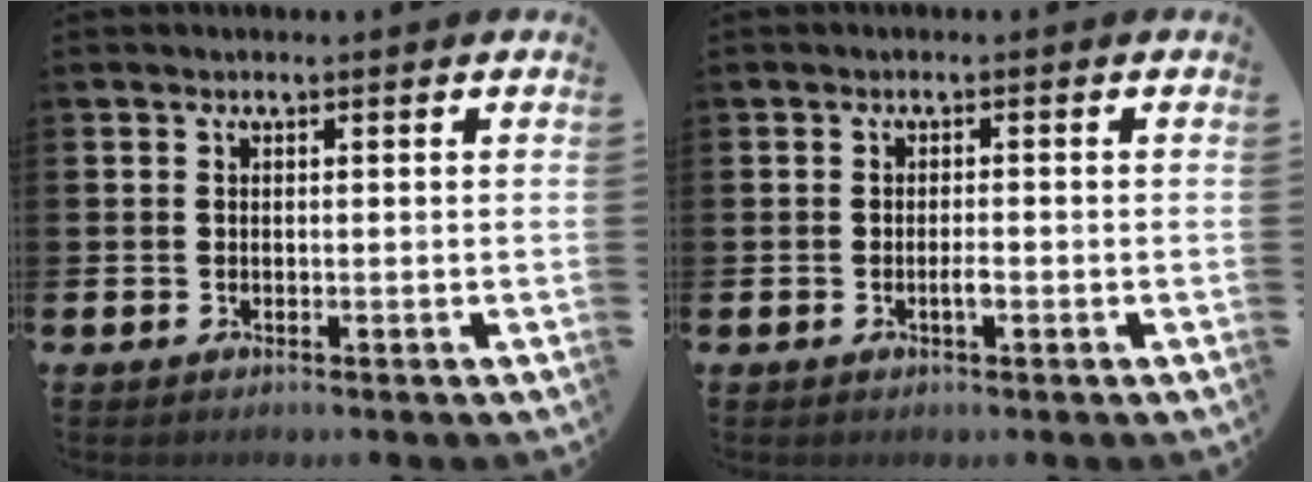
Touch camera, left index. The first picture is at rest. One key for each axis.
{"total": 1.4, "fx": -0.7, "fy": 0.3, "fz": 1.2, "tx": -0.017, "ty": -0.003, "tz": -0.013}